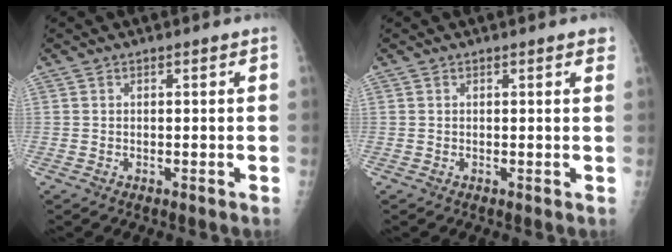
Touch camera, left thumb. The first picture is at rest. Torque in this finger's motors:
{"motor_torque": [1.81, 0.98, 0.12, 0.00, 0.00]}